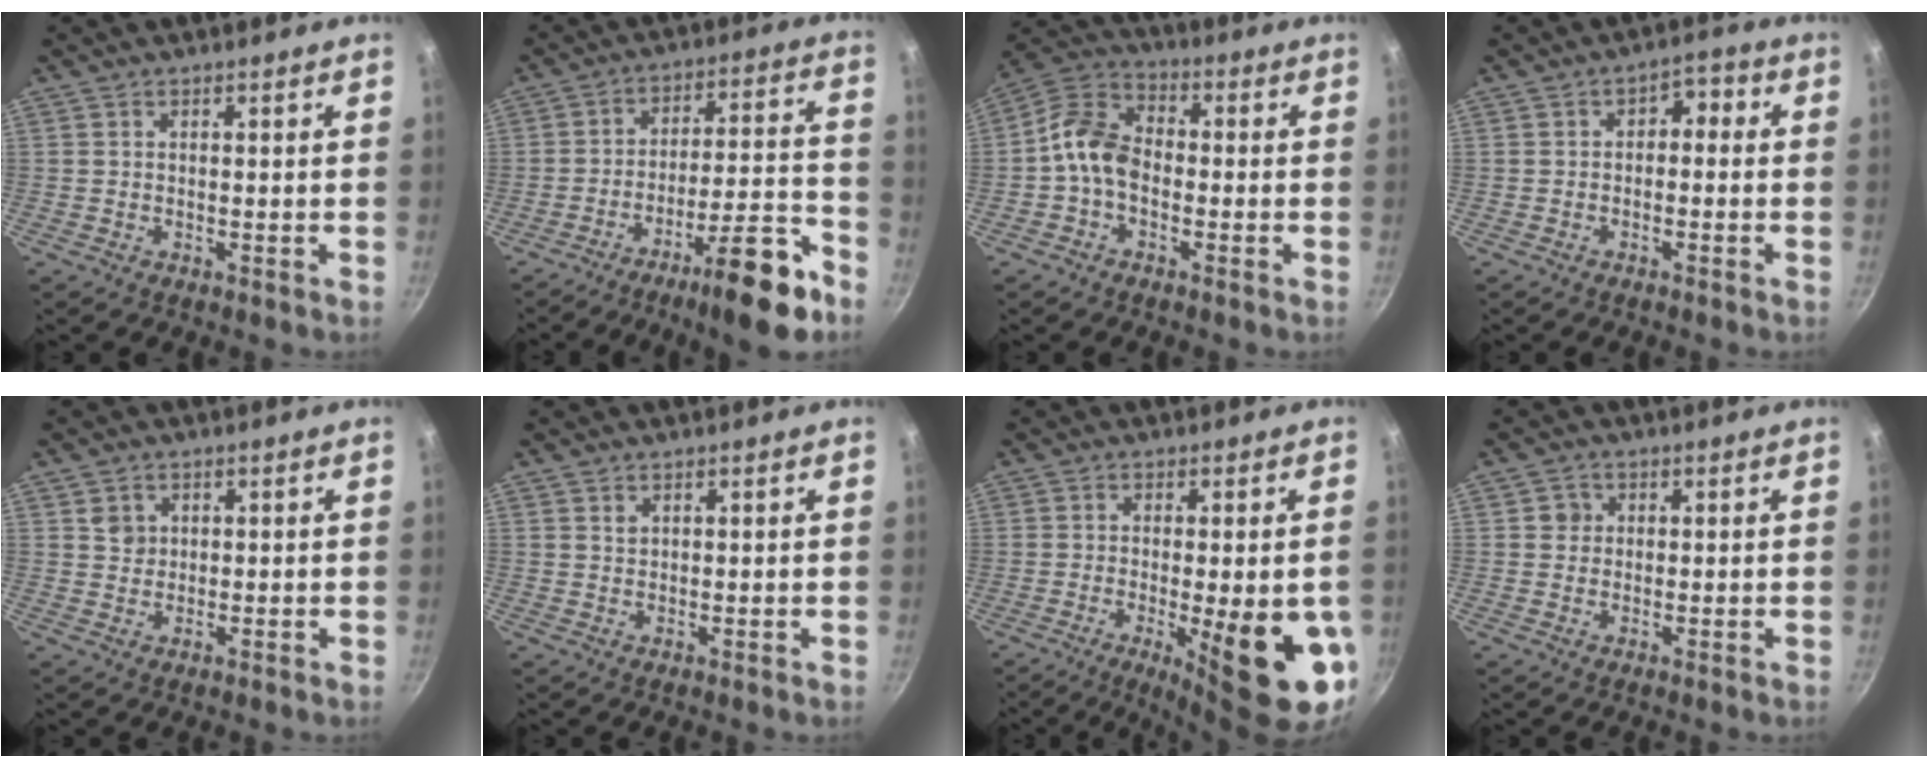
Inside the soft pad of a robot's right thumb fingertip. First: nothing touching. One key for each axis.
{"total": 15.5, "fx": -9.8, "fy": 3.1, "fz": 11.5, "tx": -0.160, "ty": 0.076, "tz": -0.149}
{"total": 9.0, "fx": -1.8, "fy": 6.4, "fz": 6.0, "tx": -0.100, "ty": 0.033, "tz": -0.056}
{"total": 3.5, "fx": -0.3, "fy": 2.4, "fz": 2.5, "tx": -0.009, "ty": 0.016, "tz": -0.011}
{"total": 2.3, "fx": 0.7, "fy": 2.1, "fz": 0.7, "tx": -0.001, "ty": 0.001, "tz": 0.010}
{"total": 1.1, "fx": 0.7, "fy": 0.8, "fz": 0.4, "tx": -0.006, "ty": 0.001, "tz": 0.013}
{"total": 16.4, "fx": -4.2, "fy": 4.4, "fz": 15.2, "tx": -0.183, "ty": -0.006, "tz": -0.045}
{"total": 2.5, "fx": 0.4, "fy": 2.4, "fz": 0.5, "tx": 0.004, "ty": 0.004, "tz": 0.003}